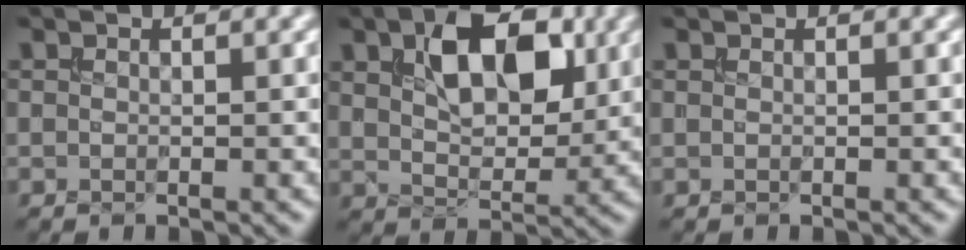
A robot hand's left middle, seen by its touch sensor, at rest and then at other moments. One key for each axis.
{"total": 7.7, "fx": 2.4, "fy": 4.4, "fz": 5.8, "tx": -0.097, "ty": 0.004, "tz": 0.038}
{"total": 0.0}